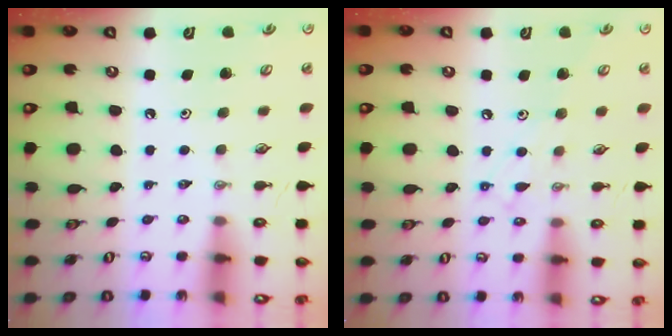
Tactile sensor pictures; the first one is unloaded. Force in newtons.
{"total": 8.9, "press": 8.9, "slide": 0.7}